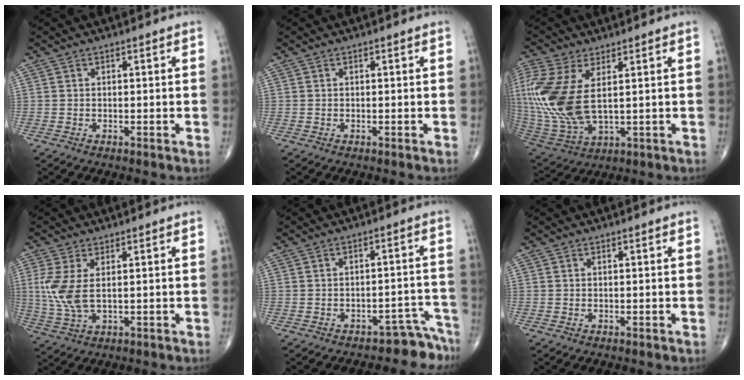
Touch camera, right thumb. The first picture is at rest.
{"total": 0.0}
{"total": 17.6, "force": [3.0, 8.6, 15.1], "torque": [-0.367, -0.022, 0.071]}
{"total": 7.1, "force": [1.1, 3.2, 6.3], "torque": [-0.162, -0.012, 0.031]}
{"total": 5.1, "force": [-4.6, 2.0, -0.5], "torque": [0.038, 0.091, -0.060]}
{"total": 0.0}